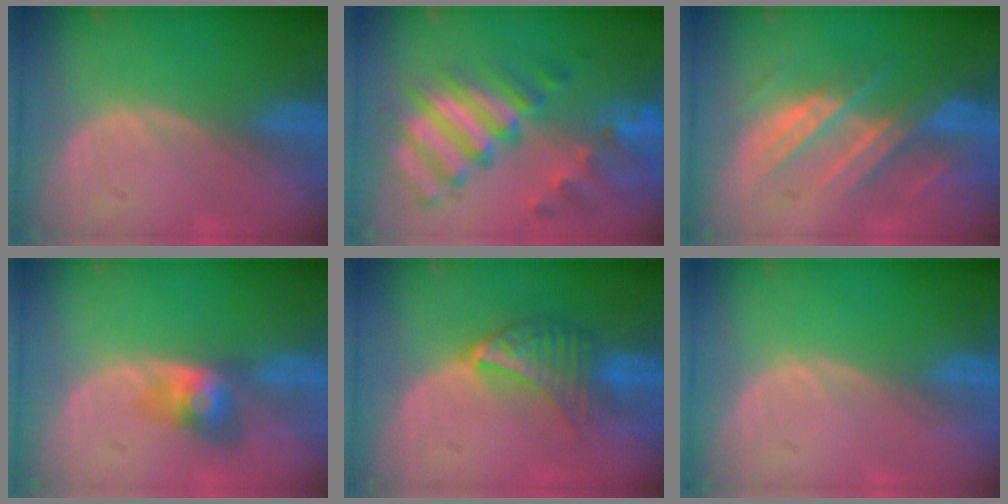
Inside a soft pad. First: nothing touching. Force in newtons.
{"total": 11.6, "press": 10.0, "slide": 5.9}
{"total": 8.9, "press": 7.8, "slide": 4.2}
{"total": 4.0, "press": 4.0, "slide": 0.2}
{"total": 7.0, "press": 6.2, "slide": 3.3}
{"total": 0.0}